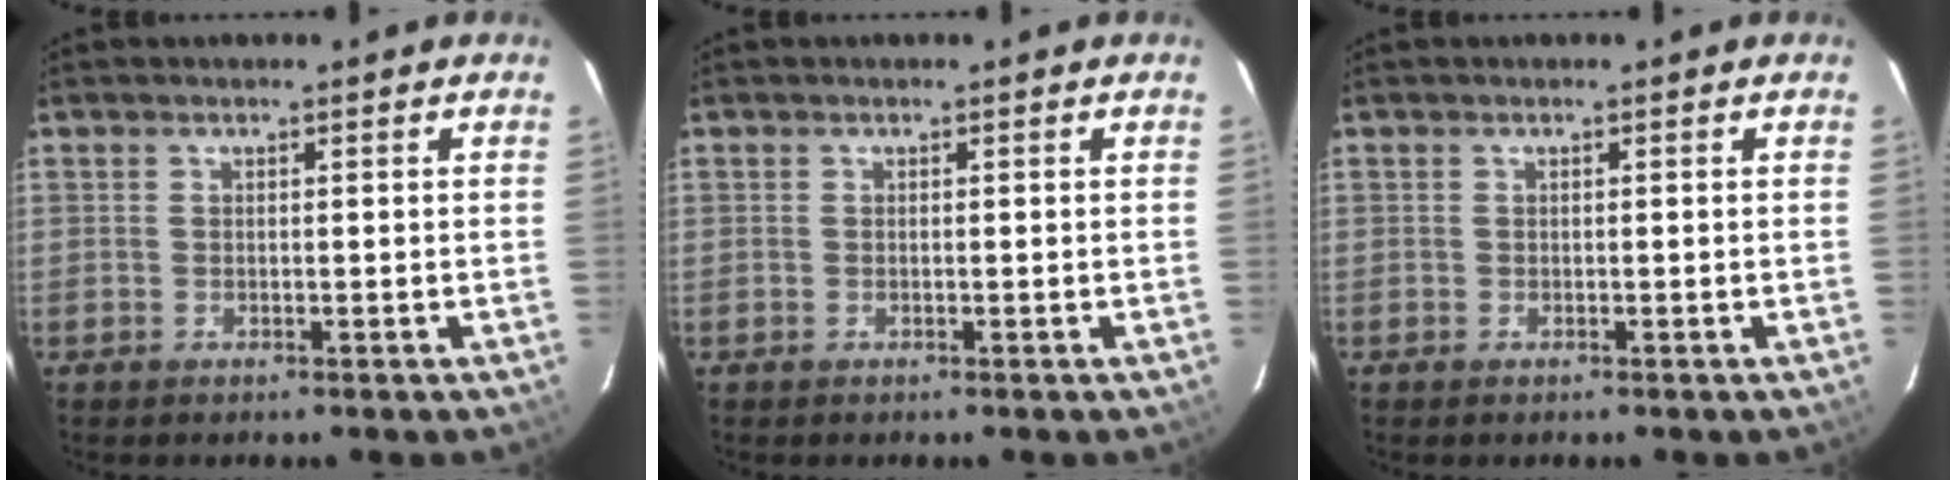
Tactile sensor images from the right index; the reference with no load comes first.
{"total": 0.0}
{"total": 0.0}